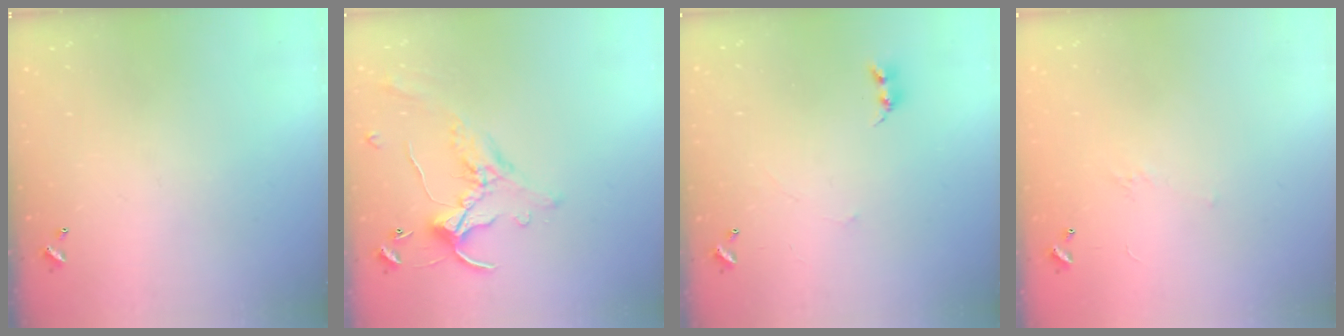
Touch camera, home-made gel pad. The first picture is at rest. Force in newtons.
{"total": 1.6, "press": 1.2, "slide": 1.0}
{"total": 1.2, "press": 1.1, "slide": 0.4}
{"total": 5.7, "press": 5.5, "slide": 1.1}